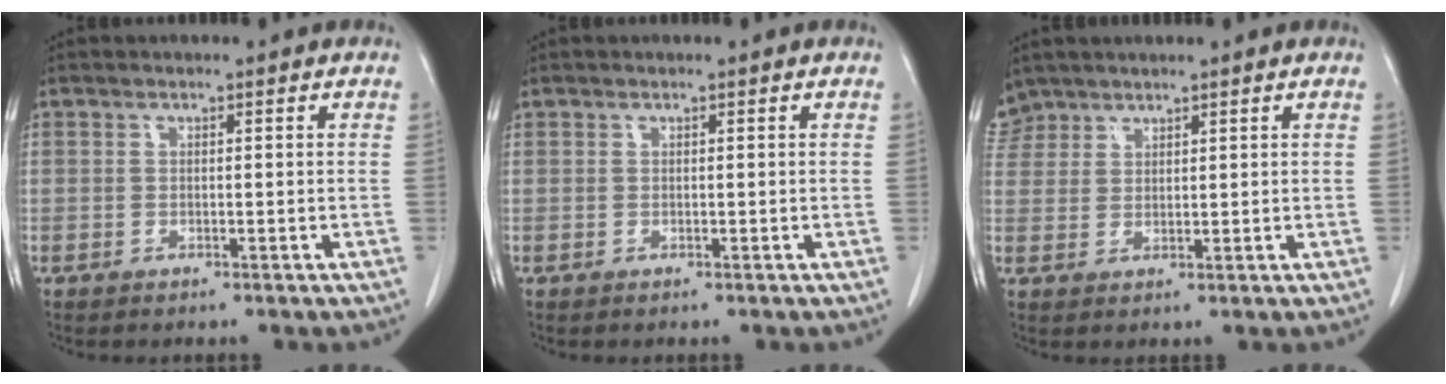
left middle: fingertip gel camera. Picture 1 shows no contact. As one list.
[{"total": 0.0}, {"total": 4.0, "force": [3.4, 2.0, -0.2], "torque": [0.009, 0.012, 0.070]}]